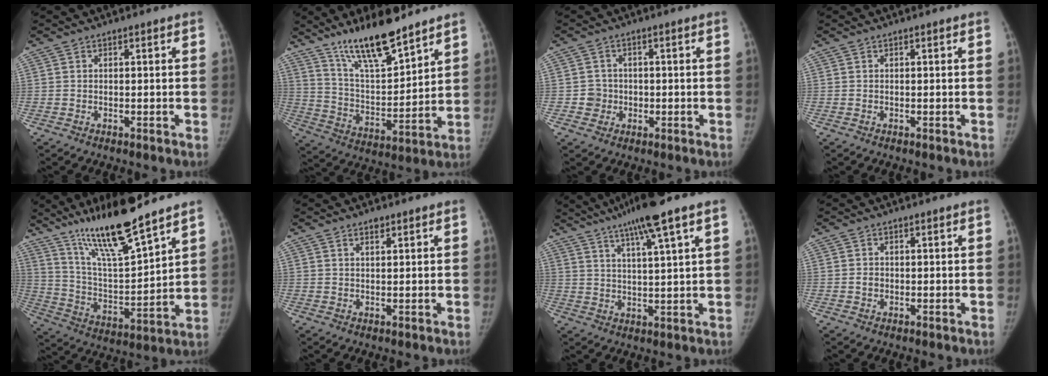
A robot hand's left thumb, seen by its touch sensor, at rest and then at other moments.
{"total": 16.2, "force": [12.3, 3.9, 9.7], "torque": [-0.142, -0.077, 0.227]}
{"total": 3.0, "force": [-0.4, 2.9, 0.3], "torque": [0.017, 0.009, -0.006]}
{"total": 0.0}
{"total": 17.7, "force": [13.6, 2.0, 11.0], "torque": [-0.174, -0.076, 0.253]}
{"total": 1.5, "force": [1.2, 0.4, 0.8], "torque": [-0.010, -0.007, 0.021]}
{"total": 11.9, "force": [7.5, -0.2, 9.1], "torque": [-0.153, -0.011, 0.125]}
{"total": 1.0, "force": [0.1, 0.8, 0.5], "torque": [-0.005, 0.001, 0.003]}